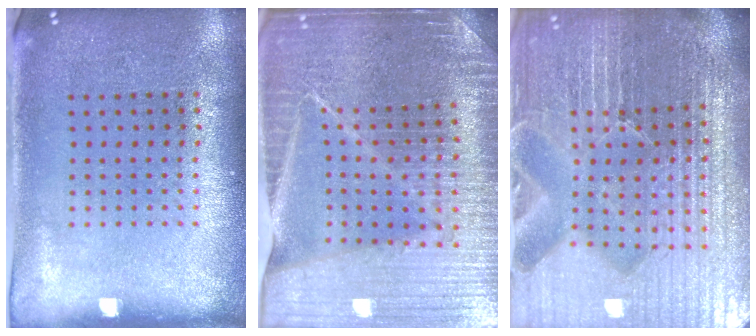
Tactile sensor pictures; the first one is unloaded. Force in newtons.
{"total": 4.7, "press": 4.4, "slide": 1.7}
{"total": 7.0, "press": 6.2, "slide": 3.4}